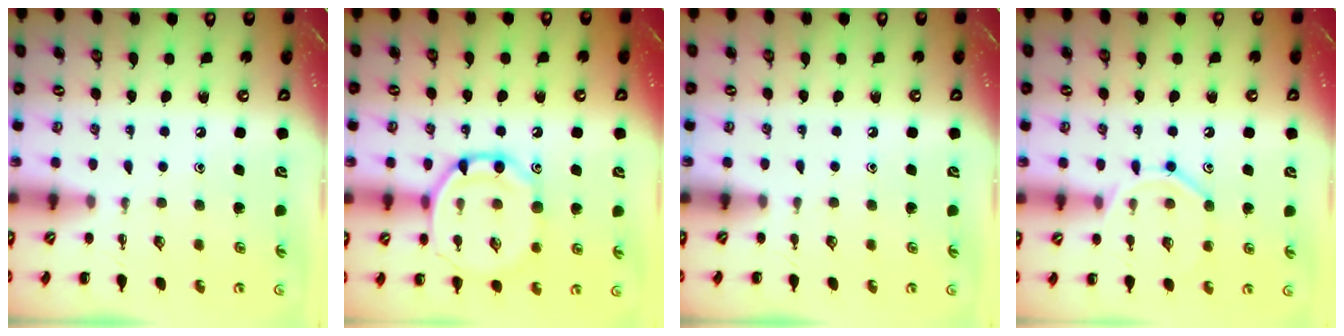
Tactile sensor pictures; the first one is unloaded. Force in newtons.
{"total": 15.2, "press": 15.2, "slide": 0.8}
{"total": 0.9, "press": 0.9, "slide": 0.2}
{"total": 10.0, "press": 9.9, "slide": 1.1}